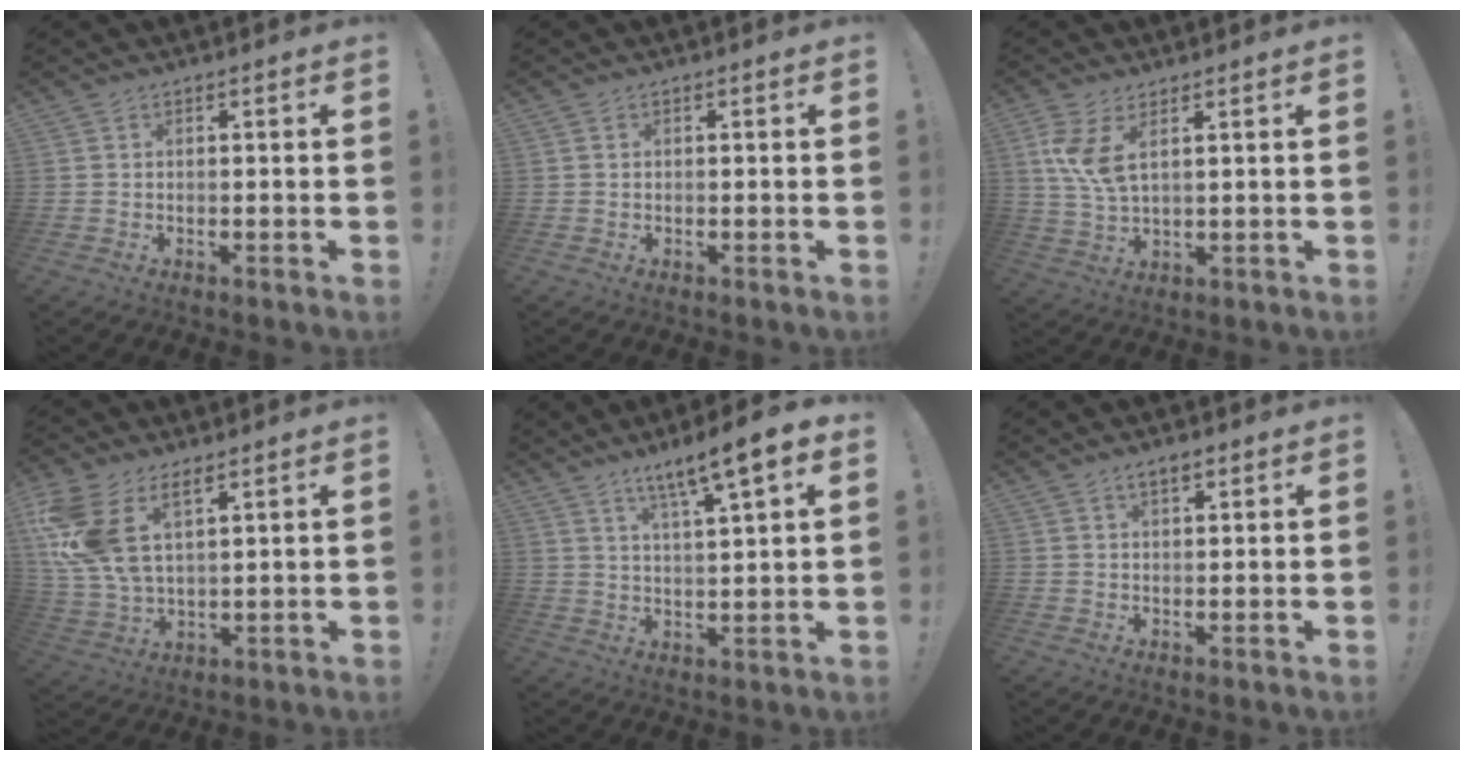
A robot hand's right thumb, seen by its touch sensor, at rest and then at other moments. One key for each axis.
{"total": 0.0}
{"total": 7.9, "fx": 3.6, "fy": 3.0, "fz": 6.4, "tx": -0.124, "ty": -0.022, "tz": 0.063}
{"total": 14.0, "fx": 7.2, "fy": 7.6, "fz": 9.2, "tx": -0.214, "ty": -0.029, "tz": 0.138}
{"total": 9.8, "fx": 6.5, "fy": 0.7, "fz": 7.2, "tx": -0.125, "ty": -0.035, "tz": 0.106}
{"total": 2.7, "fx": 1.7, "fy": 1.1, "fz": 1.8, "tx": -0.029, "ty": -0.003, "tz": 0.029}